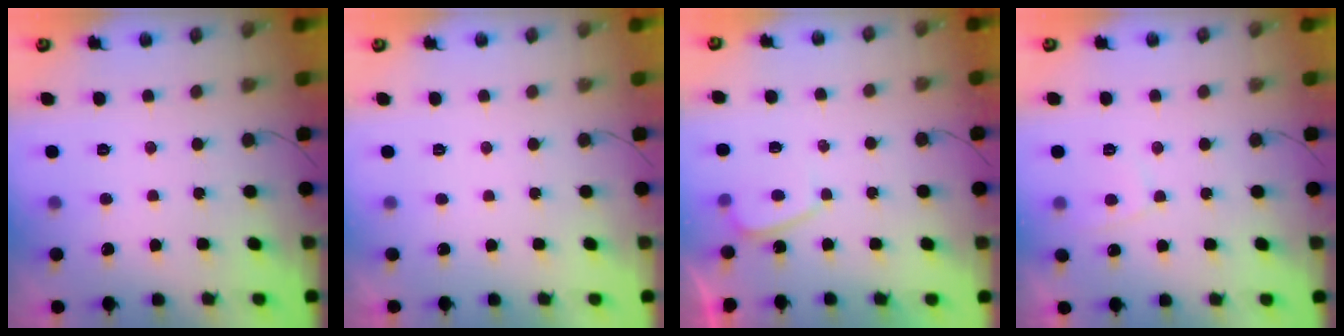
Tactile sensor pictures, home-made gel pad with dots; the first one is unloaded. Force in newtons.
{"total": 2.2, "press": 2.1, "slide": 0.3}
{"total": 1.6, "press": 1.5, "slide": 0.6}
{"total": 2.5, "press": 2.4, "slide": 0.6}